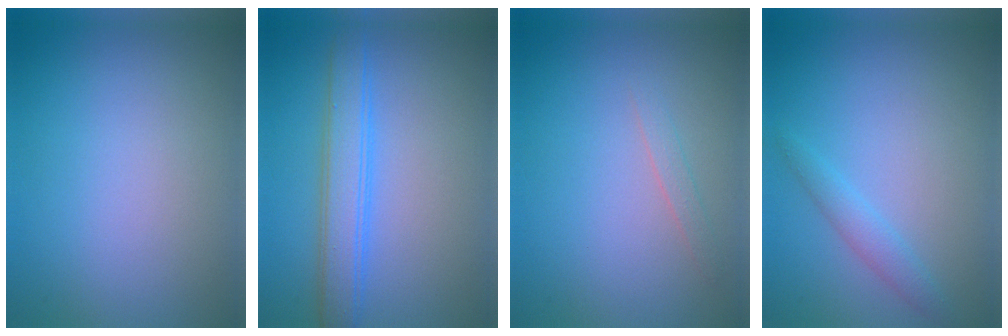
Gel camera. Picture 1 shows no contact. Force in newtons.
{"total": 3.8, "press": 3.8, "slide": 0.1}
{"total": 0.9, "press": 0.9, "slide": 0.0}
{"total": 1.6, "press": 1.6, "slide": 0.0}